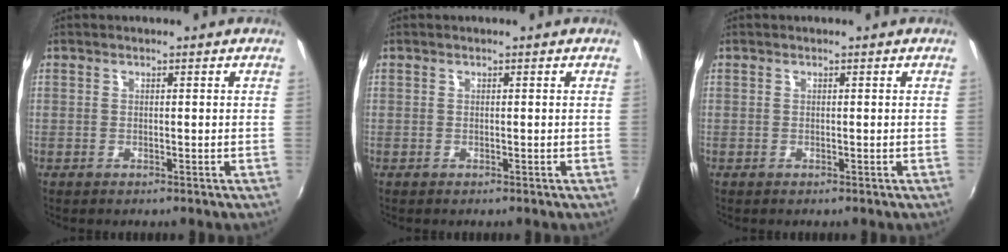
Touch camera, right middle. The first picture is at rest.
{"total": 0.0}
{"total": 0.0}